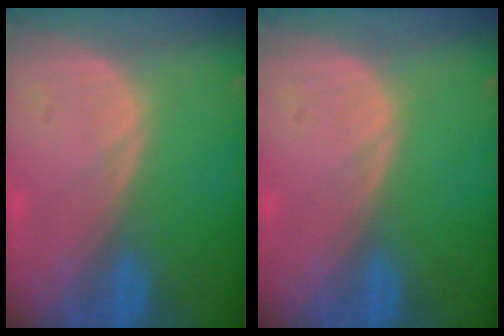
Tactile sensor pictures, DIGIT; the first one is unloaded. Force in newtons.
{"total": 0.0}